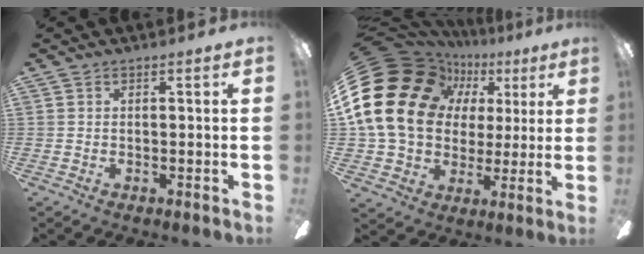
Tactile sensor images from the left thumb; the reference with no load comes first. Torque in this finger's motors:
{"motor_torque": [0.39, 2.26, 1.56, -1.20, 0.73]}